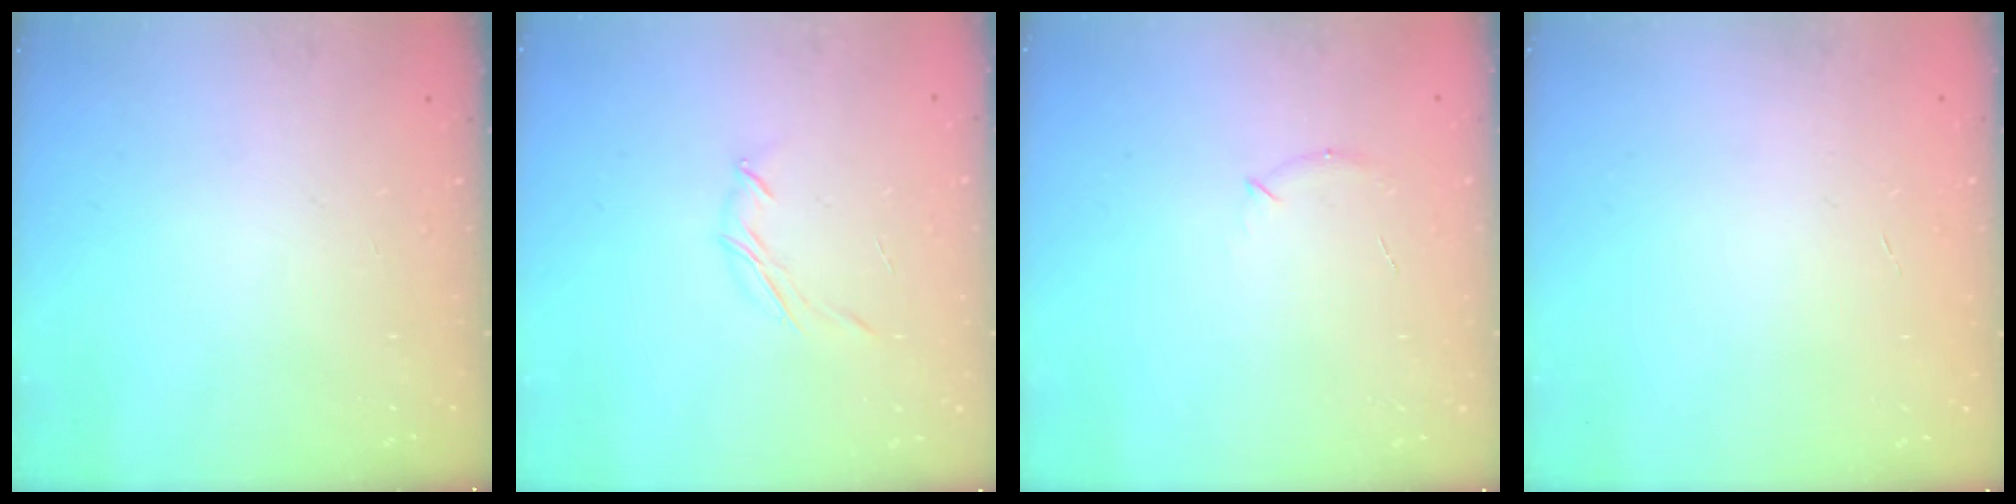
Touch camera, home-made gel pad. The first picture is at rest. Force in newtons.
{"total": 3.8, "press": 3.7, "slide": 0.8}
{"total": 5.0, "press": 4.8, "slide": 1.2}
{"total": 0.0}